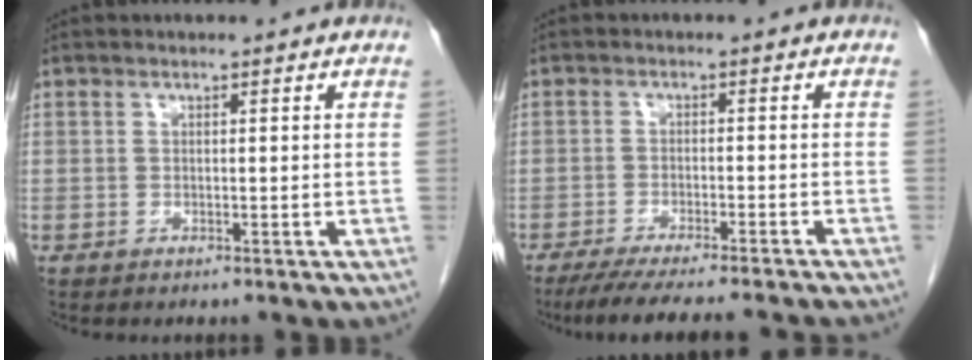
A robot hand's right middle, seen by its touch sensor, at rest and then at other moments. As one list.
[{"total": 13.6, "force": [-12.1, -0.1, 6.3], "torque": [-0.084, -0.028, -0.171]}]